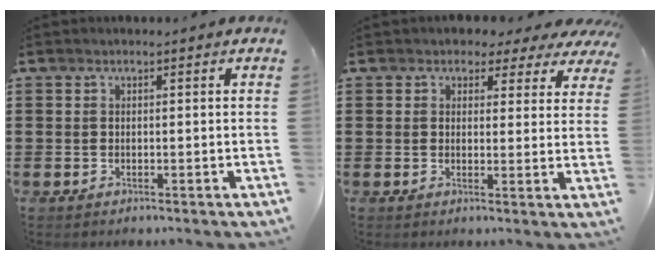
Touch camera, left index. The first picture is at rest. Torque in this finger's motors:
{"motor_torque": [2.14, 0.00, 0.52, 0.07]}